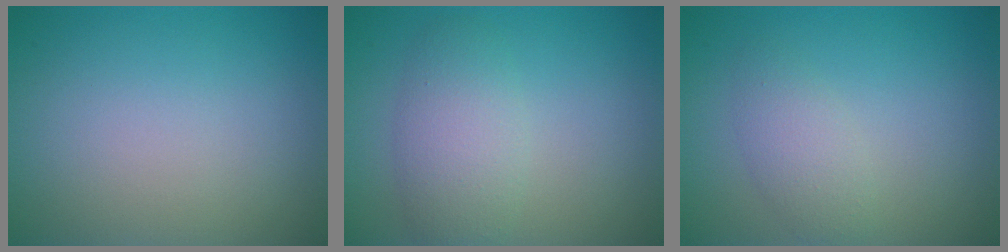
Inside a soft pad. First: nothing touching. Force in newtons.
{"total": 3.8, "press": 3.8, "slide": 0.1}
{"total": 2.2, "press": 2.2, "slide": 0.1}